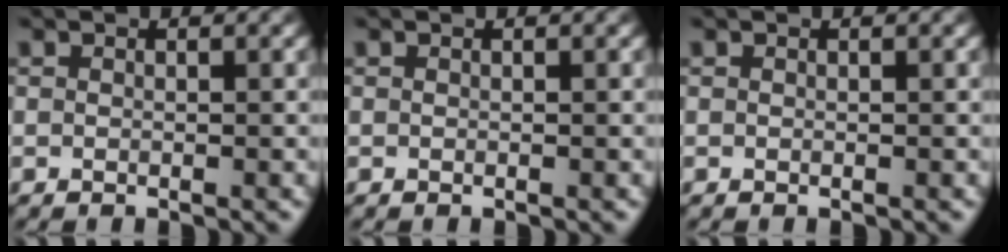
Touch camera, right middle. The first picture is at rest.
{"total": 0.0}
{"total": 0.0}